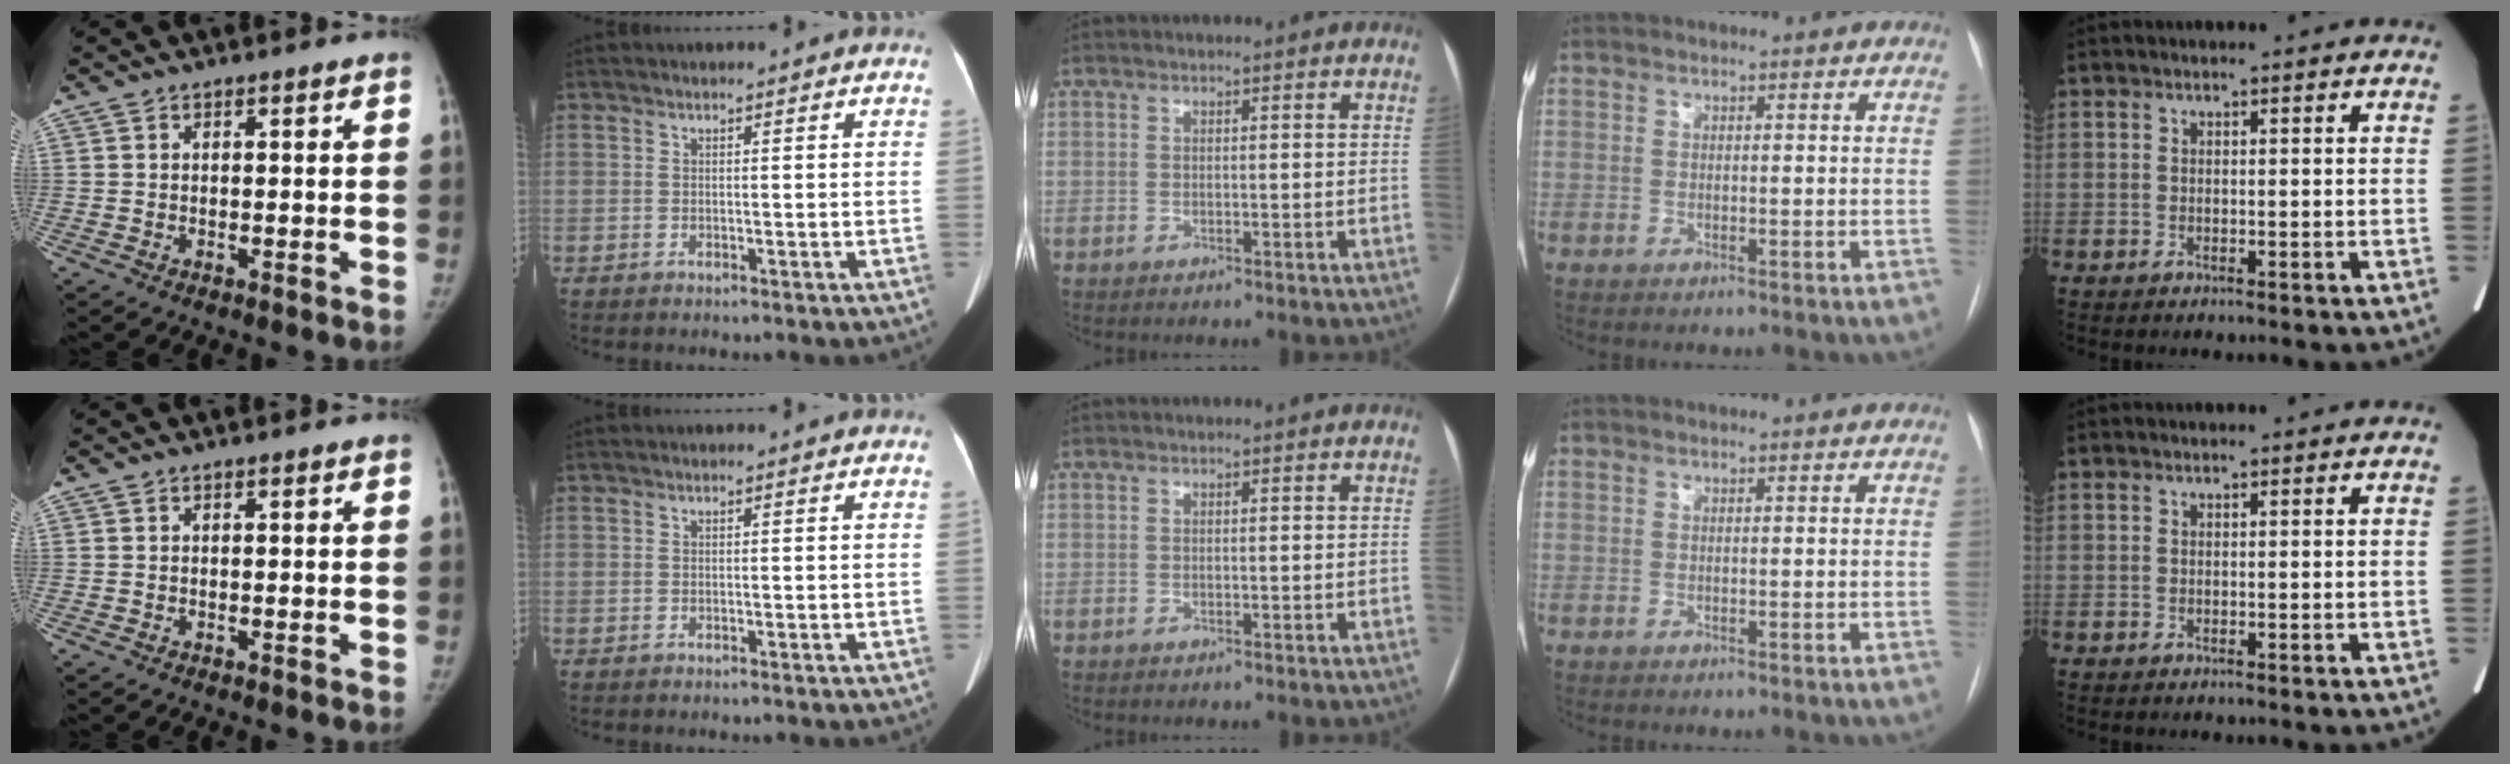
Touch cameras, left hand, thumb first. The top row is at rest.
{}